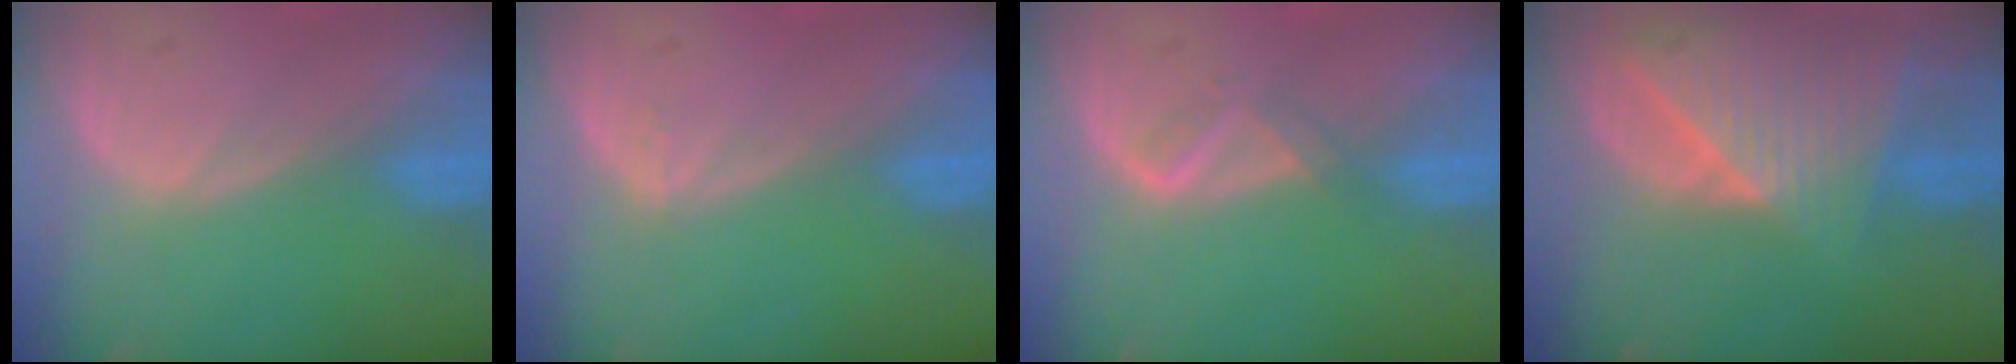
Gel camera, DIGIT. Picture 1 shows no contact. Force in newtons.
{"total": 0.6, "press": 0.4, "slide": 0.5}
{"total": 2.1, "press": 2.0, "slide": 0.6}
{"total": 9.2, "press": 8.2, "slide": 4.0}